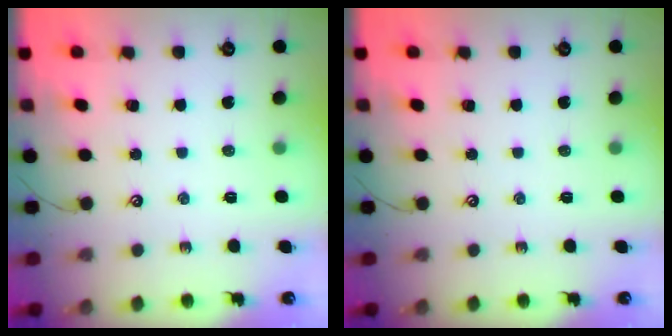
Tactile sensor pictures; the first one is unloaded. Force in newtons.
{"total": 0.0}